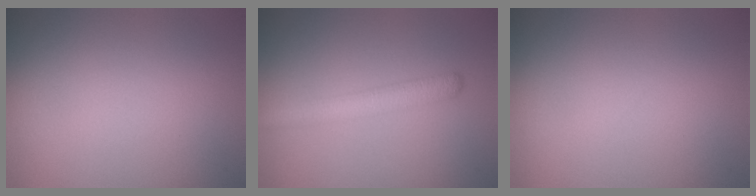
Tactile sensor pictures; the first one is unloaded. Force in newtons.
{"total": 2.8, "press": 2.8, "slide": 0.2}
{"total": 0.0}